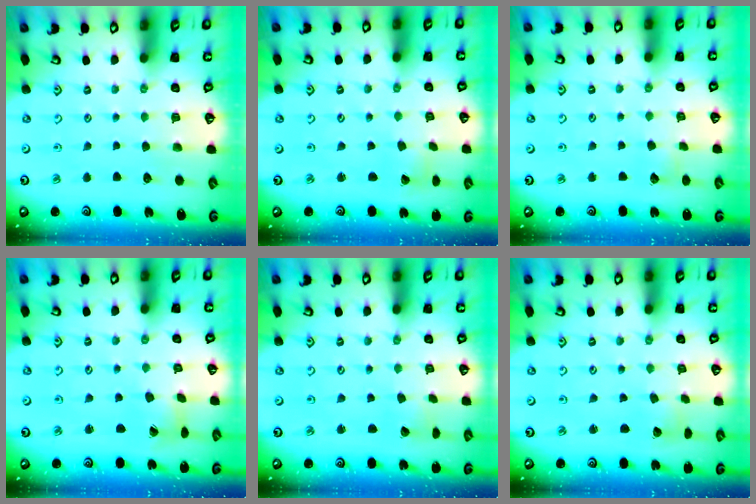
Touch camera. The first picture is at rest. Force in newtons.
{"total": 0.9, "press": 0.9, "slide": 0.0}
{"total": 2.7, "press": 2.7, "slide": 0.4}
{"total": 2.9, "press": 2.9, "slide": 0.4}
{"total": 2.6, "press": 2.6, "slide": 0.1}
{"total": 1.8, "press": 1.8, "slide": 0.1}